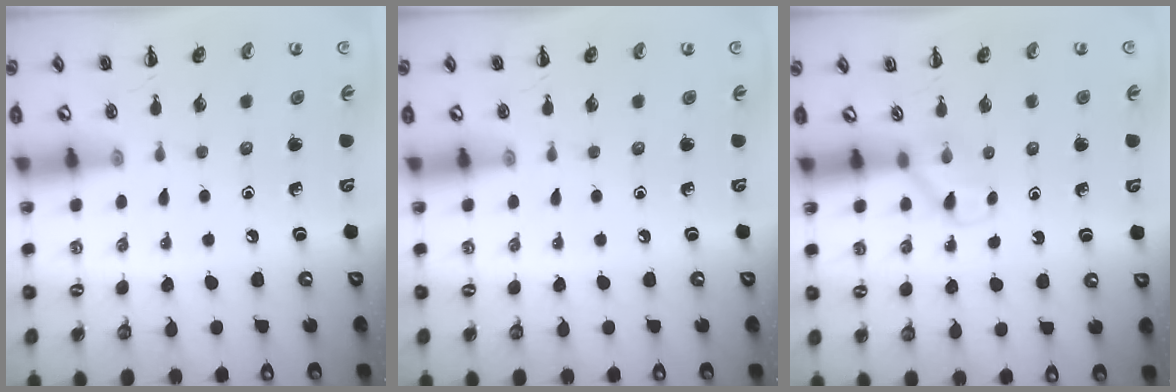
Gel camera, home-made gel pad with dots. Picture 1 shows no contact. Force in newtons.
{"total": 0.0}
{"total": 3.0, "press": 2.8, "slide": 1.1}